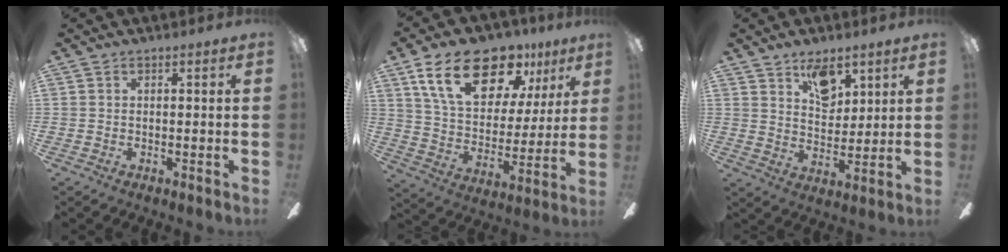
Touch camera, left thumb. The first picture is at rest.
{"total": 22.7, "force": [13.5, 11.8, 13.9], "torque": [-0.232, -0.058, 0.237]}
{"total": 9.2, "force": [6.0, 5.3, 4.6], "torque": [-0.051, -0.023, 0.103]}